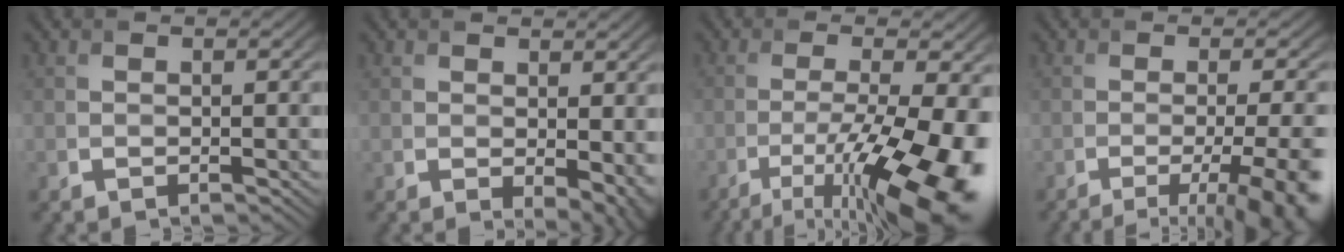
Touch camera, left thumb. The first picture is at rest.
{"total": 3.6, "force": [0.4, 1.6, 3.2], "torque": [-0.041, -0.008, 0.015]}
{"total": 14.5, "force": [-6.7, 4.1, 12.2], "torque": [-0.203, -0.015, -0.092]}
{"total": 12.2, "force": [-5.8, 3.7, 10.1], "torque": [-0.105, -0.001, -0.065]}